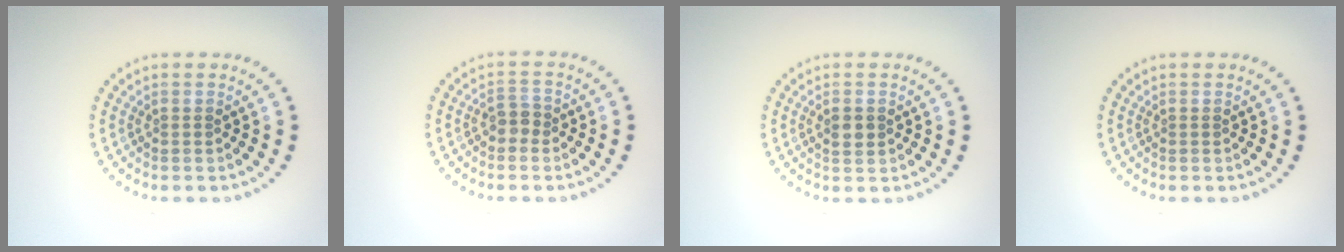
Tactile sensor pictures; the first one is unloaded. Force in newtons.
{"total": 1.5, "press": 1.3, "slide": 0.6}
{"total": 1.4, "press": 1.4, "slide": 0.1}
{"total": 0.0}